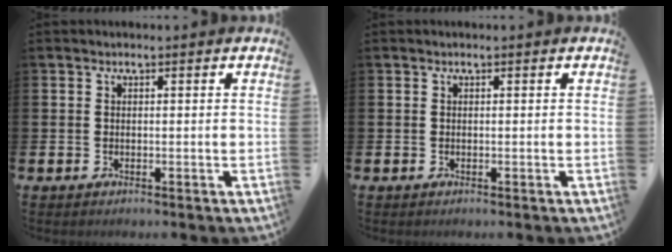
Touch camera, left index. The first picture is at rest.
{"total": 0.0}